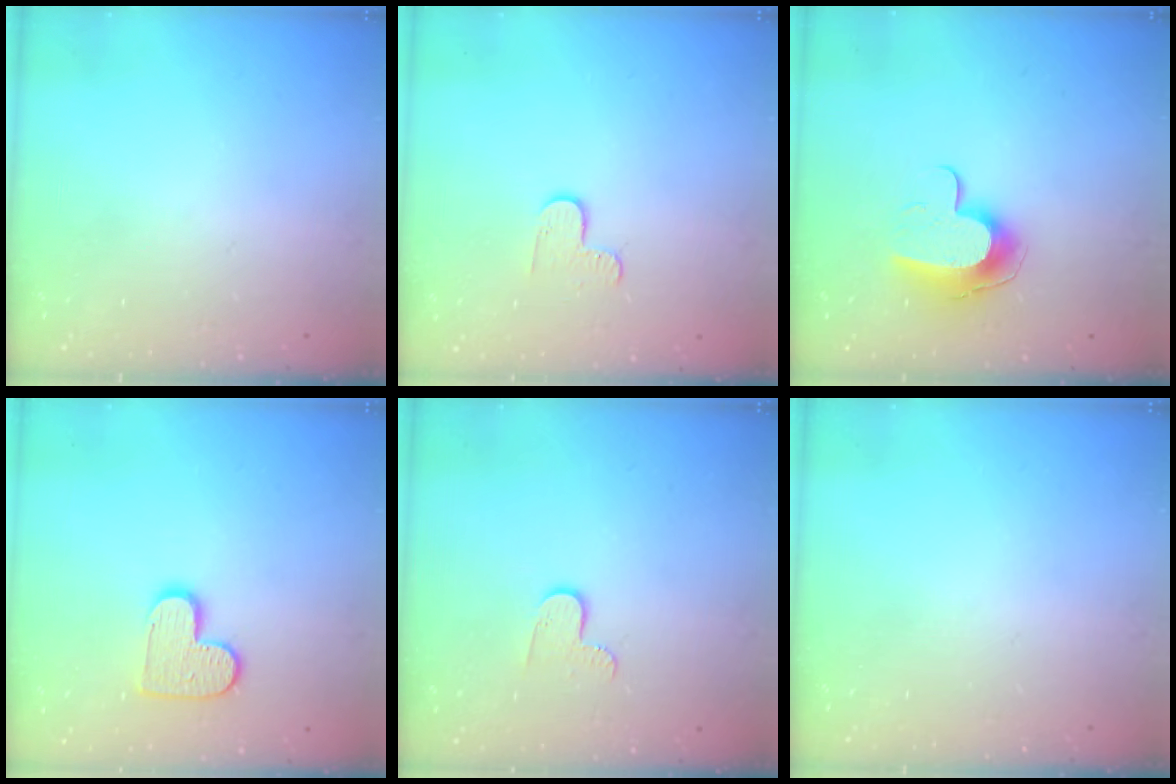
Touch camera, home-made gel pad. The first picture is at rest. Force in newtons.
{"total": 4.7, "press": 4.7, "slide": 0.4}
{"total": 10.5, "press": 10.5, "slide": 0.5}
{"total": 10.1, "press": 10.1, "slide": 0.3}
{"total": 5.2, "press": 5.2, "slide": 0.5}
{"total": 0.0}